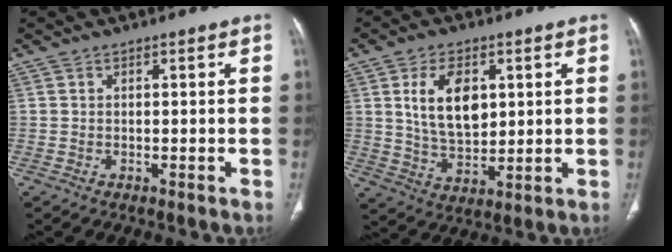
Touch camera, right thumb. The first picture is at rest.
{"total": 11.3, "force": [3.1, 6.7, 8.5], "torque": [-0.132, -0.017, 0.065]}